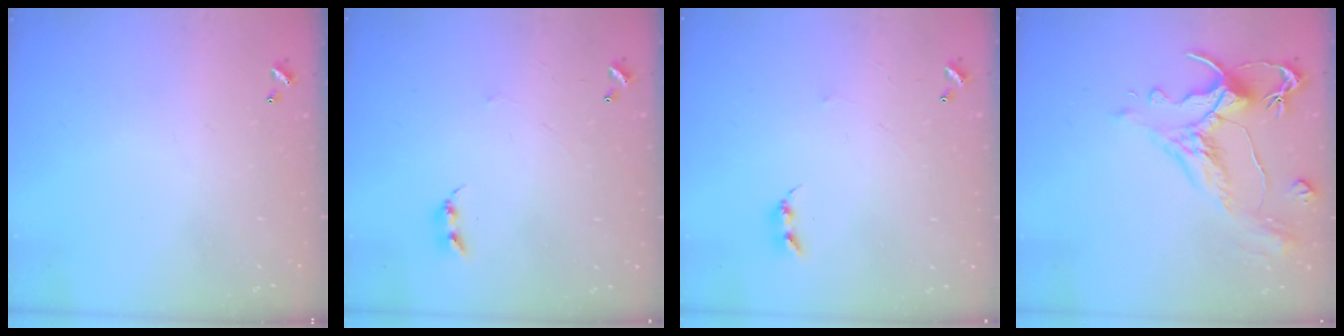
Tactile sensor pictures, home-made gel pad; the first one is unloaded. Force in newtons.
{"total": 2.4, "press": 2.4, "slide": 0.4}
{"total": 2.4, "press": 2.4, "slide": 0.4}
{"total": 1.6, "press": 0.4, "slide": 1.6}